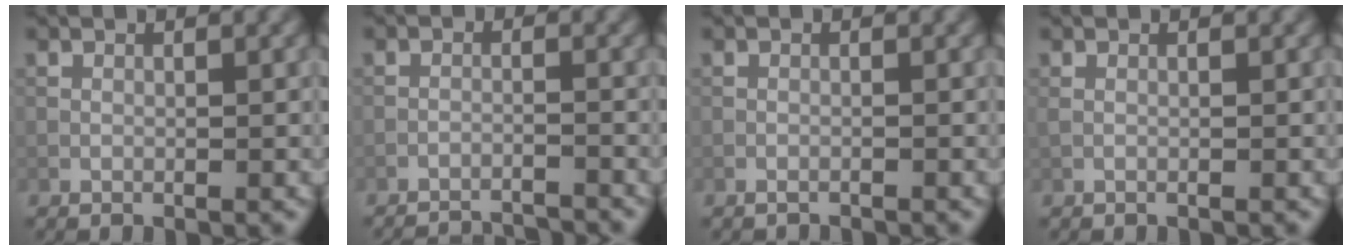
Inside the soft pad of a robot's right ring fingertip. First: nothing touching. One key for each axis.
{"total": 7.4, "fx": -7.2, "fy": 1.2, "fz": 1.0, "tx": -0.003, "ty": 0.005, "tz": -0.098}
{"total": 0.5, "fx": -0.5, "fy": 0.1, "fz": 0.1, "tx": -0.002, "ty": 0.000, "tz": -0.010}
{"total": 0.7, "fx": 0.2, "fy": 0.2, "fz": 0.6, "tx": -0.011, "ty": 0.001, "tz": 0.000}